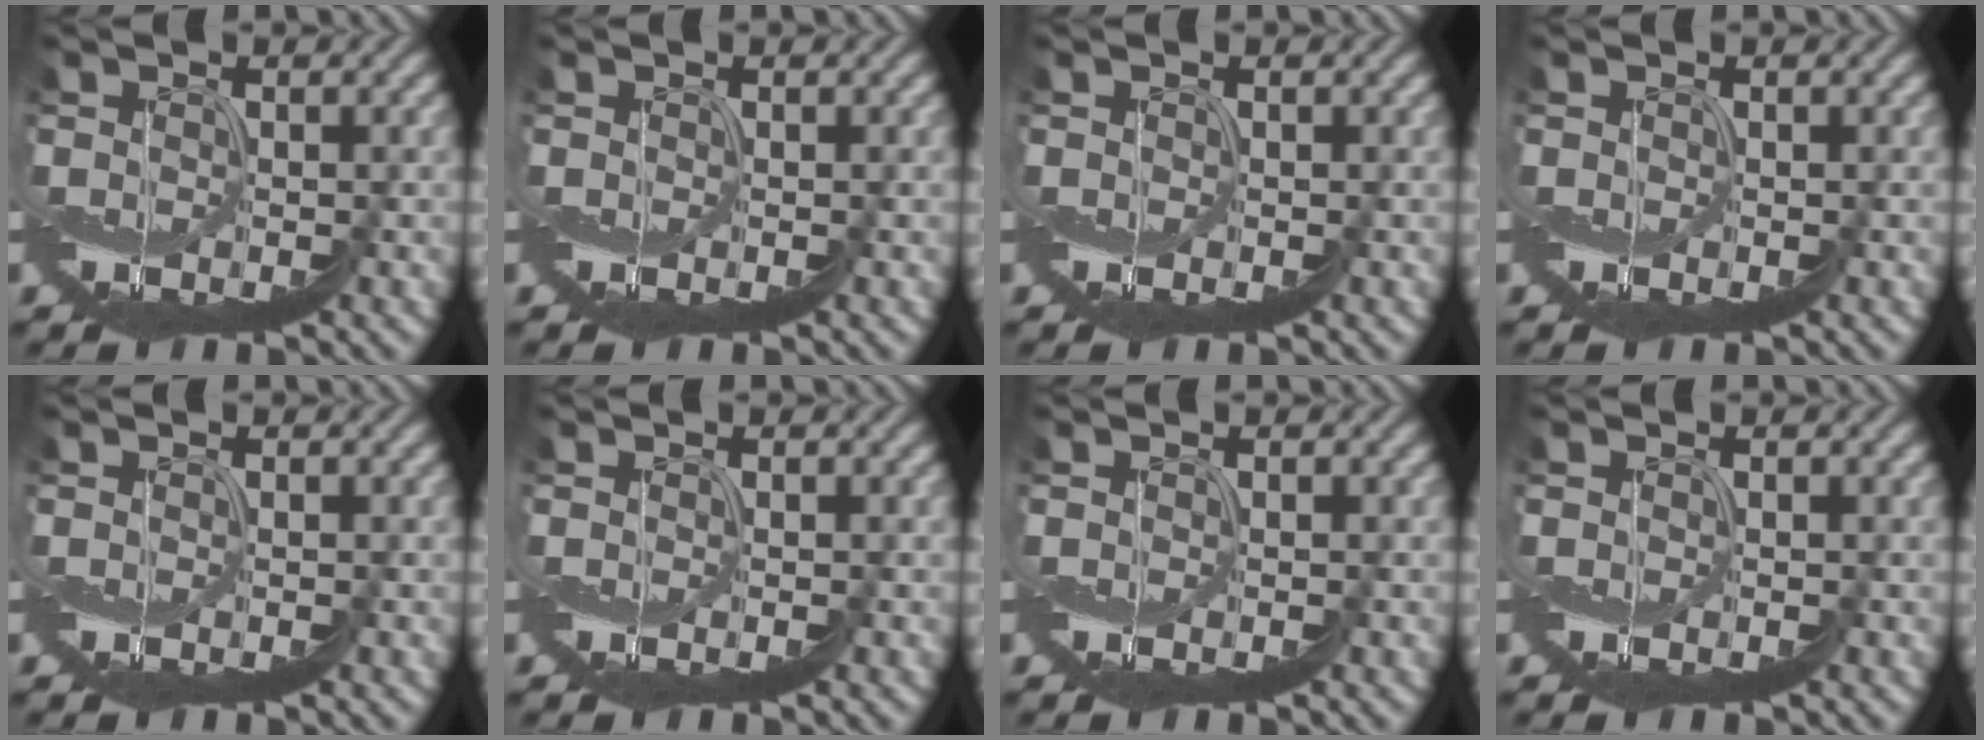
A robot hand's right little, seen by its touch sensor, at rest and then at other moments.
{"total": 0.0}
{"total": 0.0}
{"total": 0.0}
{"total": 0.0}
{"total": 0.0}
{"total": 0.0}
{"total": 0.0}